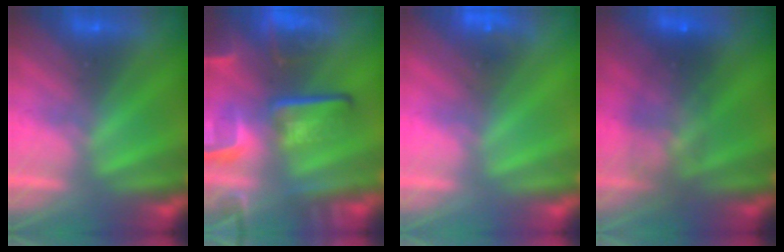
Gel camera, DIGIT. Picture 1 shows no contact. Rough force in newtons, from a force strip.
{"total": 9.3}
{"total": 4.6}
{"total": 7.1}